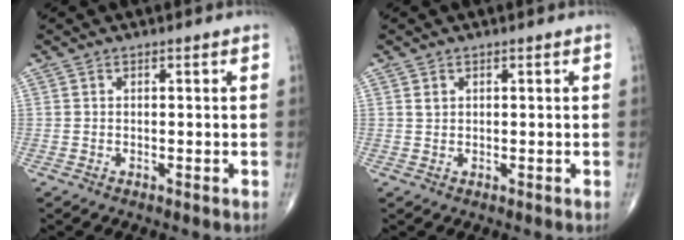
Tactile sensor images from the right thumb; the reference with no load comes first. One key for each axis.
{"total": 0.9, "fx": 0.5, "fy": 0.6, "fz": 0.4, "tx": -0.004, "ty": -0.001, "tz": 0.010}